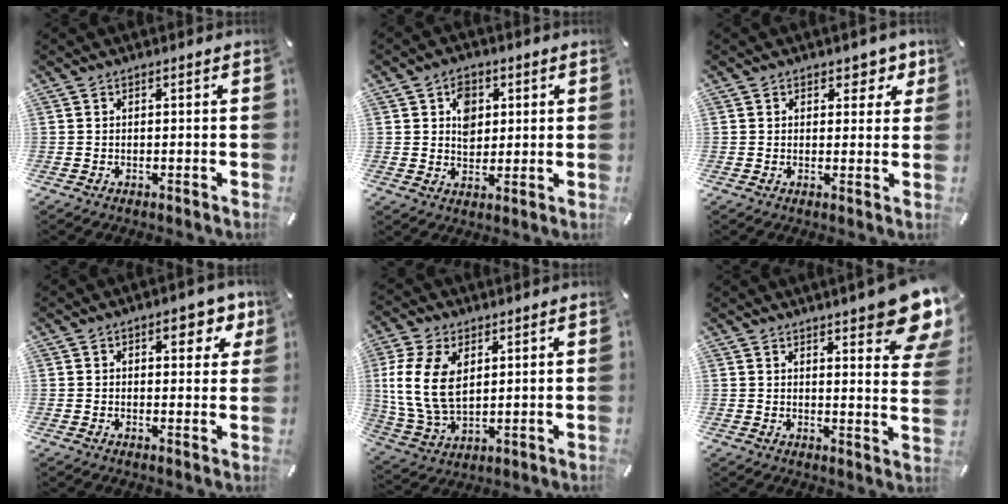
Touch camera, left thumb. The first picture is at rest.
{"total": 6.2, "force": [1.6, 5.1, 3.2], "torque": [-0.036, -0.007, 0.023]}
{"total": 4.3, "force": [2.4, 2.9, 2.0], "torque": [-0.002, -0.015, 0.034]}
{"total": 7.4, "force": [3.5, 4.0, 5.1], "torque": [-0.053, -0.017, 0.054]}
{"total": 13.3, "force": [3.2, 9.2, 9.1], "torque": [-0.227, 0.001, 0.060]}
{"total": 11.5, "force": [8.0, 2.8, 7.8], "torque": [-0.103, -0.060, 0.139]}